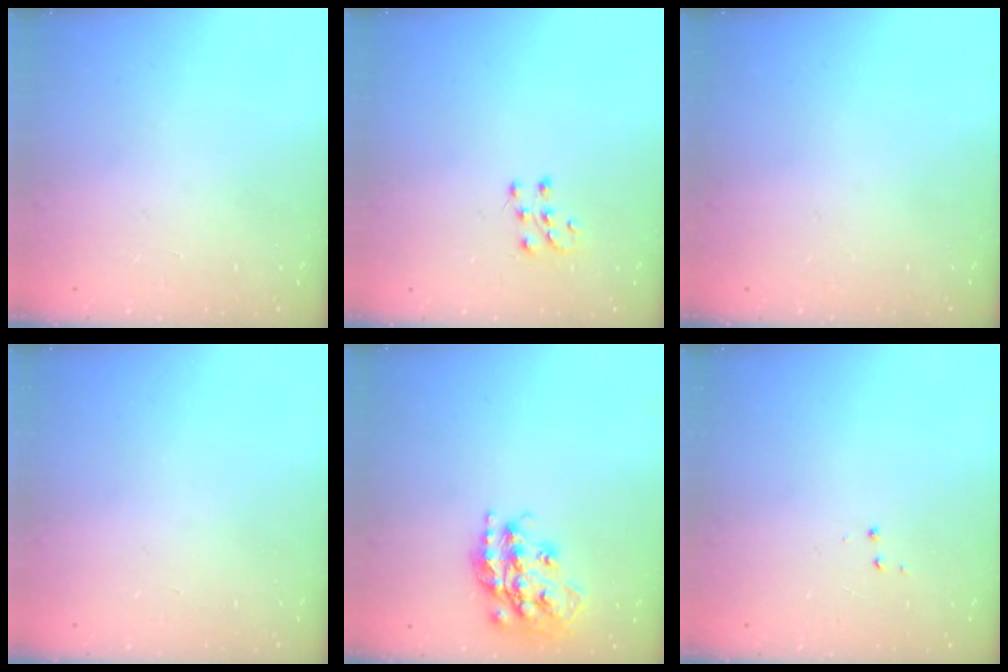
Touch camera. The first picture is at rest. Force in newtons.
{"total": 6.0, "press": 5.9, "slide": 0.4}
{"total": 0.0}
{"total": 0.0}
{"total": 18.3, "press": 18.3, "slide": 1.0}
{"total": 2.9, "press": 2.8, "slide": 0.4}